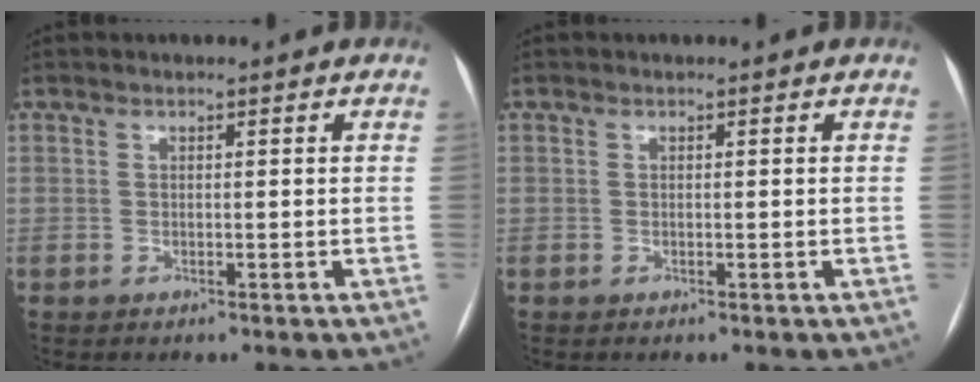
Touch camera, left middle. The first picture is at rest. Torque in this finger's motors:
{"motor_torque": [0.07, 0.09, 0.00, 0.01]}